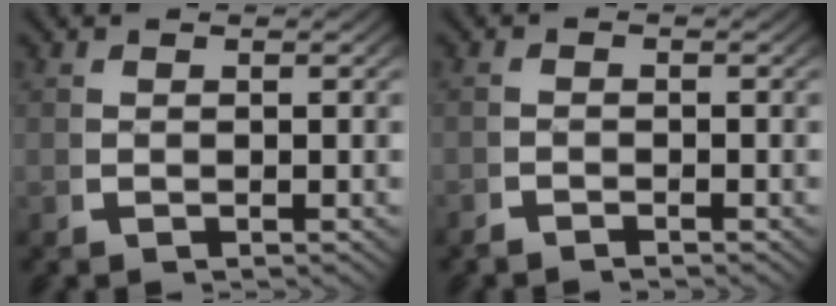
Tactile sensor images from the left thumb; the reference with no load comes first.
{"total": 1.1, "force": [-1.1, 0.1, -0.1], "torque": [0.006, -0.005, -0.025]}